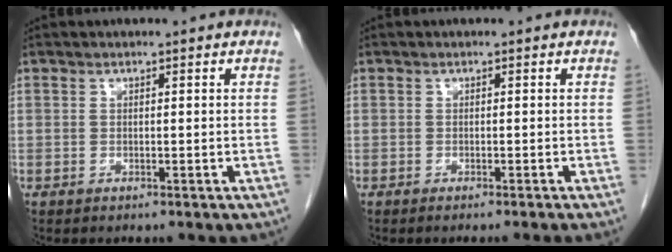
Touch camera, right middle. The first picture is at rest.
{"total": 1.8, "force": [-1.5, -0.6, 0.9], "torque": [-0.003, 0.008, -0.022]}